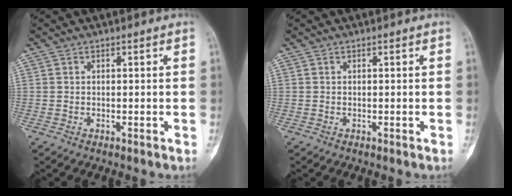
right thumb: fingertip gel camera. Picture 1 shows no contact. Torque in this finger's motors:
{"motor_torque": [0.05, 0.05, 0.07, -0.02, 0.02]}